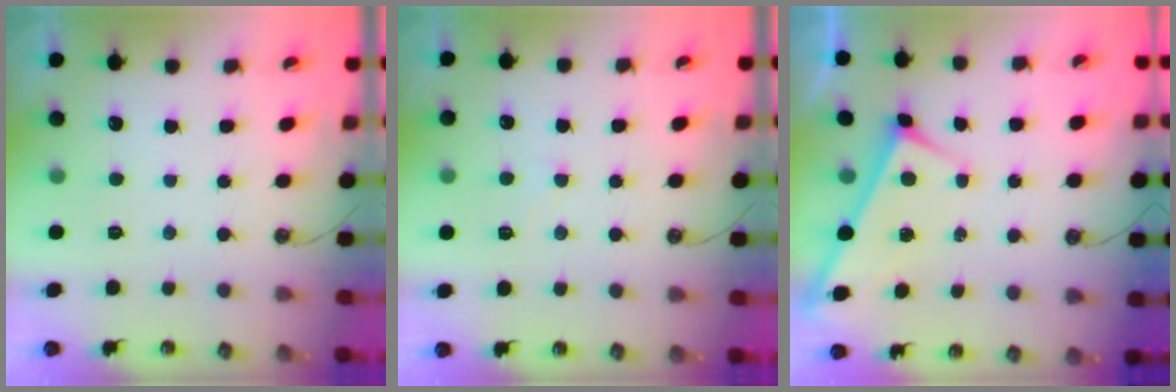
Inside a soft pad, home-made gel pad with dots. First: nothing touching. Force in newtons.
{"total": 1.9, "press": 1.9, "slide": 0.4}
{"total": 3.0, "press": 2.9, "slide": 0.3}